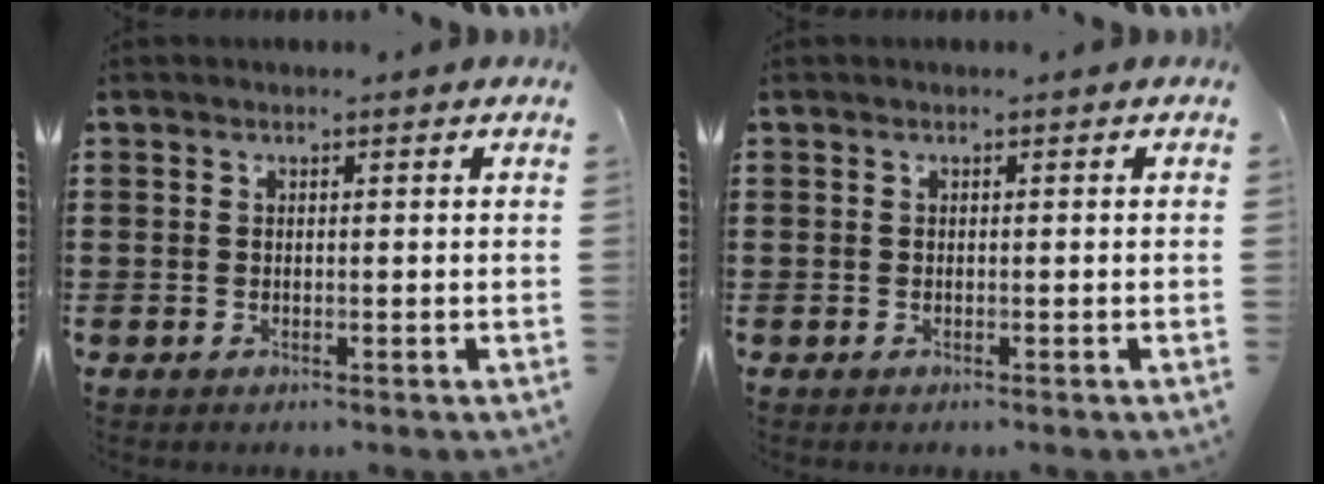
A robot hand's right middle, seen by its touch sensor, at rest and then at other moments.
{"total": 0.0}